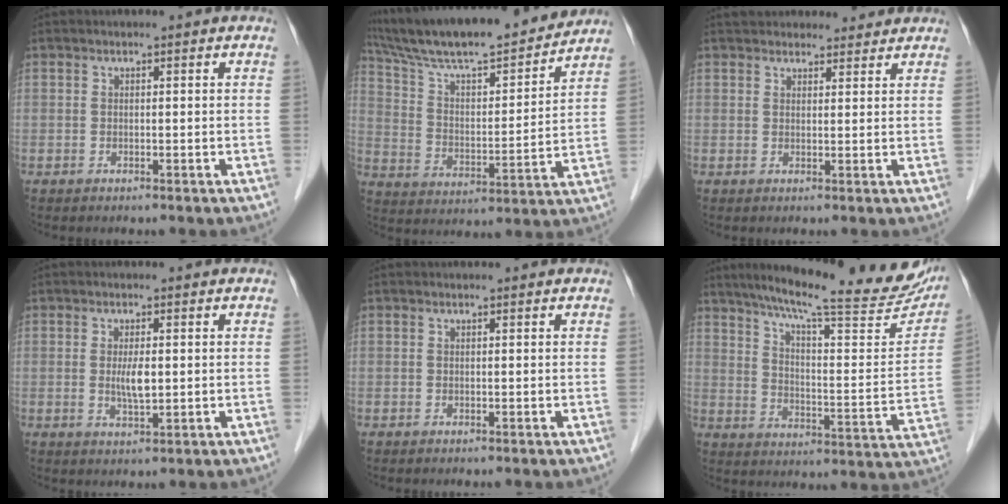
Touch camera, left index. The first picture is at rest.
{"total": 20.4, "force": [18.3, 2.0, 8.9], "torque": [-0.157, 0.007, 0.295]}
{"total": 8.6, "force": [8.0, 2.8, 1.7], "torque": [0.000, 0.026, 0.098]}
{"total": 3.4, "force": [0.1, 0.8, 3.3], "torque": [-0.062, -0.005, 0.004]}
{"total": 0.0}
{"total": 26.1, "force": [21.7, 3.2, 14.0], "torque": [-0.208, -0.031, 0.280]}